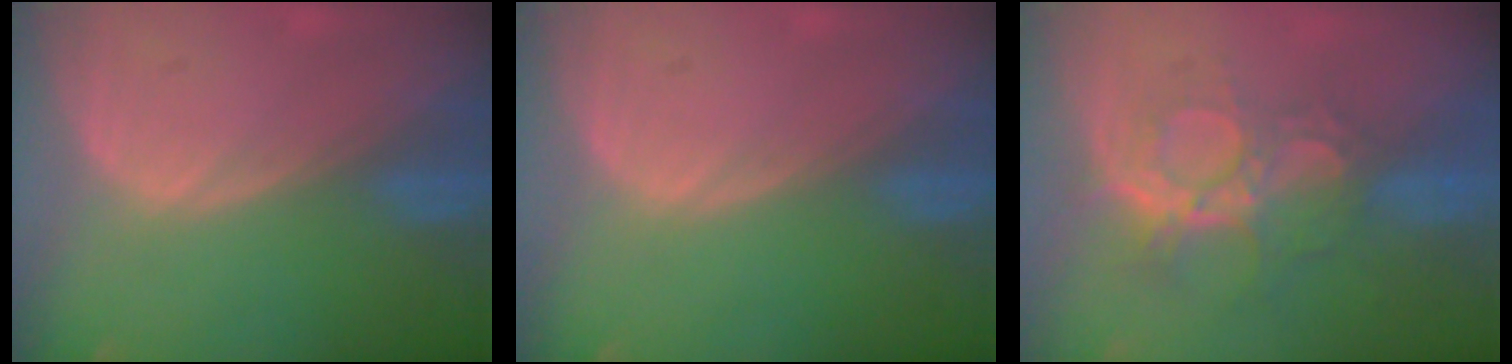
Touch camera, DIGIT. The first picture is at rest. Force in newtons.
{"total": 0.0}
{"total": 9.4, "press": 8.0, "slide": 5.0}